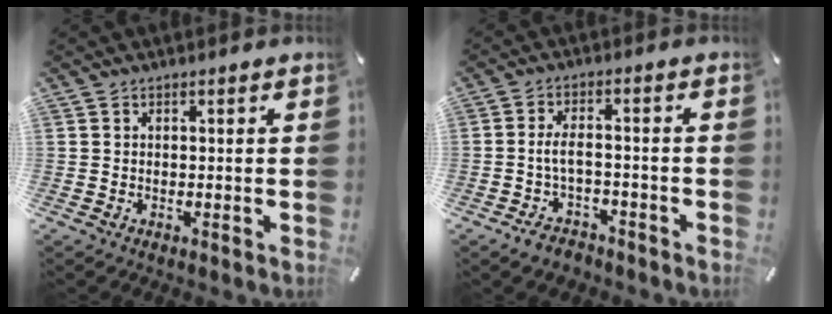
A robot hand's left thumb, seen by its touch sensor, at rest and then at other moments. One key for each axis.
{"total": 5.0, "fx": -2.4, "fy": 2.6, "fz": 3.5, "tx": -0.074, "ty": 0.013, "tz": -0.048}